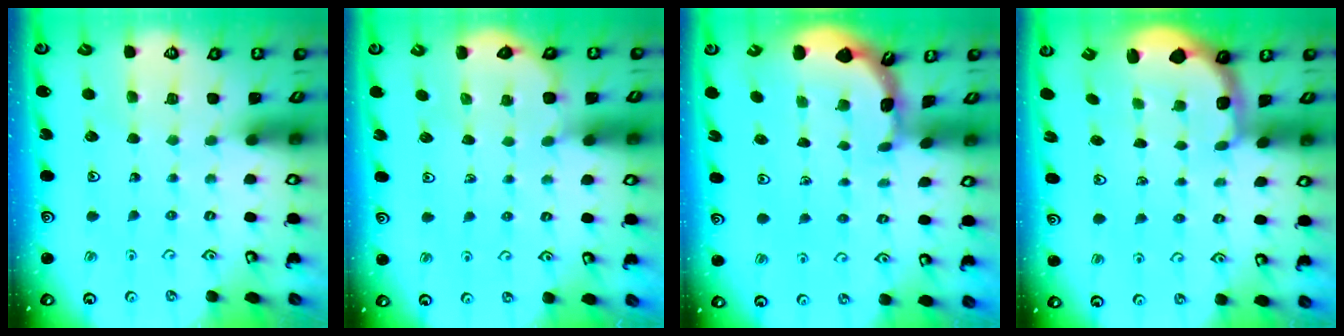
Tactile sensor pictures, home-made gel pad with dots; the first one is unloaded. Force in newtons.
{"total": 4.1, "press": 4.1, "slide": 0.6}
{"total": 1.8, "press": 1.8, "slide": 0.1}
{"total": 2.5, "press": 1.1, "slide": 2.2}